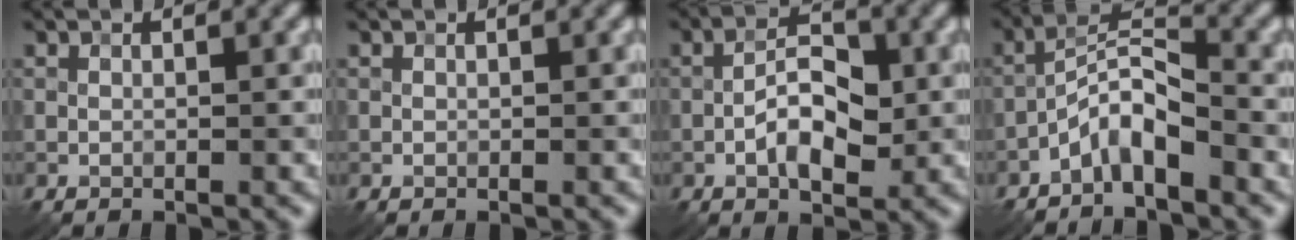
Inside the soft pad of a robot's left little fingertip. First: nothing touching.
{"total": 0.0}
{"total": 5.0, "force": [-1.2, 2.3, 4.3], "torque": [-0.076, 0.008, -0.027]}
{"total": 4.3, "force": [-2.6, 1.1, 3.2], "torque": [-0.059, 0.018, -0.055]}